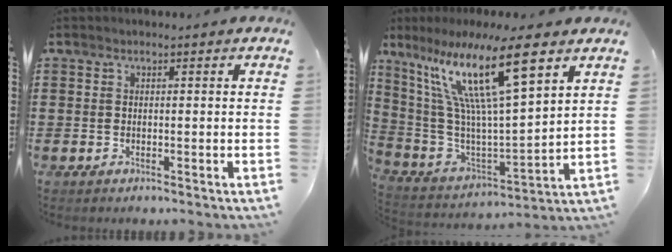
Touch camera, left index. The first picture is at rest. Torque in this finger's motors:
{"motor_torque": [2.14, 0.00, 1.05, 0.21]}